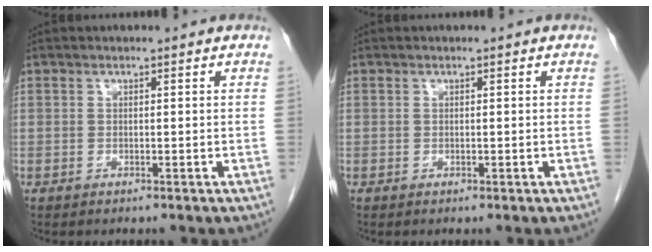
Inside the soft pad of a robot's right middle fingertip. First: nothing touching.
{"total": 0.0}